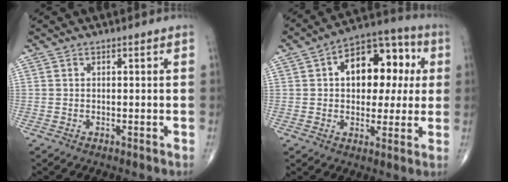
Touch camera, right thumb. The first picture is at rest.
{"total": 15.9, "force": [3.3, 9.8, 12.1], "torque": [-0.121, 0.024, 0.040]}